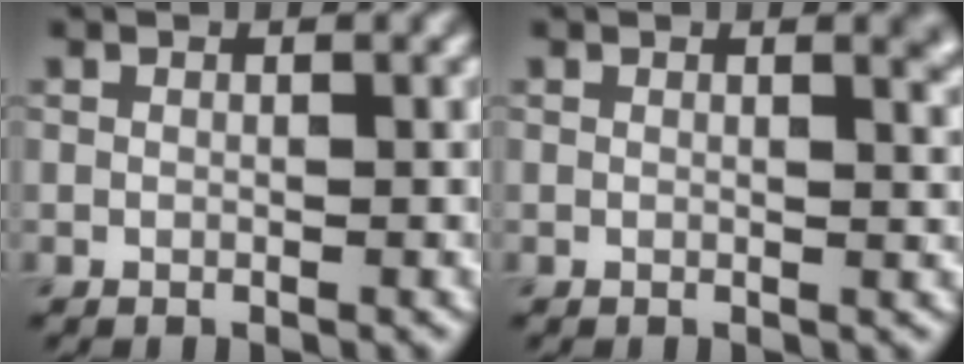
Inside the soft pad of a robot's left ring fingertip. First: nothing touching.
{"total": 1.9, "force": [1.2, 0.7, 1.3], "torque": [-0.003, 0.002, 0.013]}